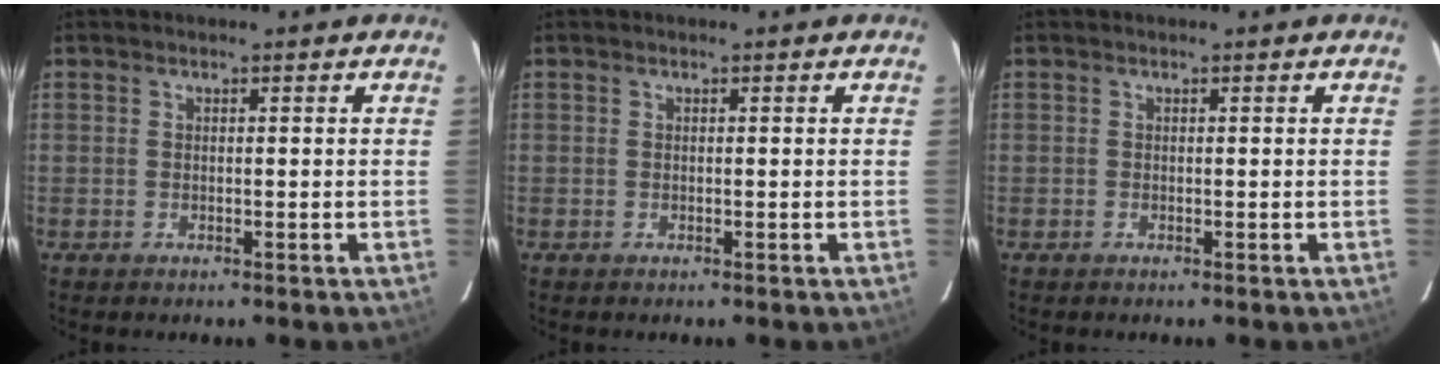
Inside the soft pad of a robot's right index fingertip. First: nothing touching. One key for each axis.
{"total": 0.0}
{"total": 0.0}